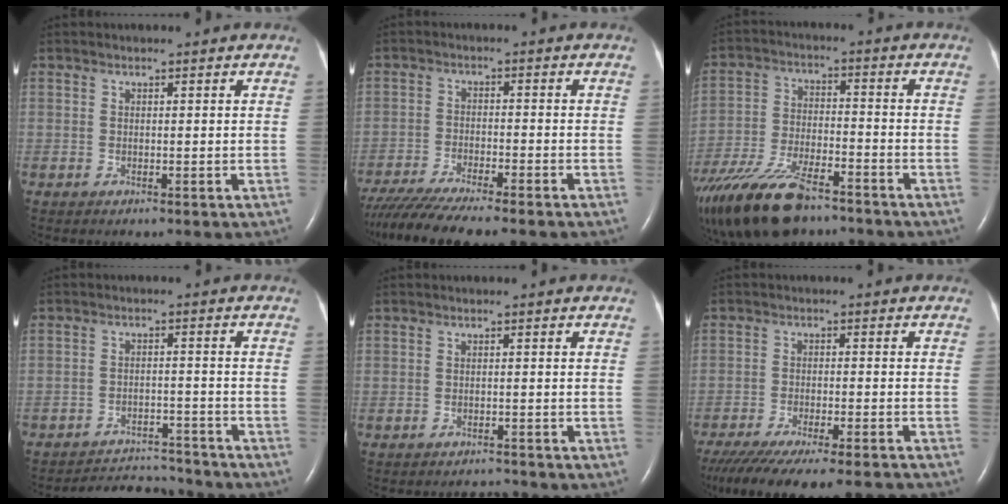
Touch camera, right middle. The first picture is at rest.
{"total": 12.5, "force": [-10.6, 0.7, 6.5], "torque": [-0.102, -0.027, -0.167]}
{"total": 17.2, "force": [-13.0, 5.6, 9.8], "torque": [-0.219, -0.027, -0.231]}
{"total": 8.1, "force": [-8.0, 1.0, -0.4], "torque": [0.004, 0.005, -0.122]}
{"total": 1.7, "force": [-1.6, -0.1, -0.4], "torque": [0.003, -0.011, -0.022]}
{"total": 18.5, "force": [-16.2, 2.2, 8.7], "torque": [-0.148, -0.043, -0.236]}